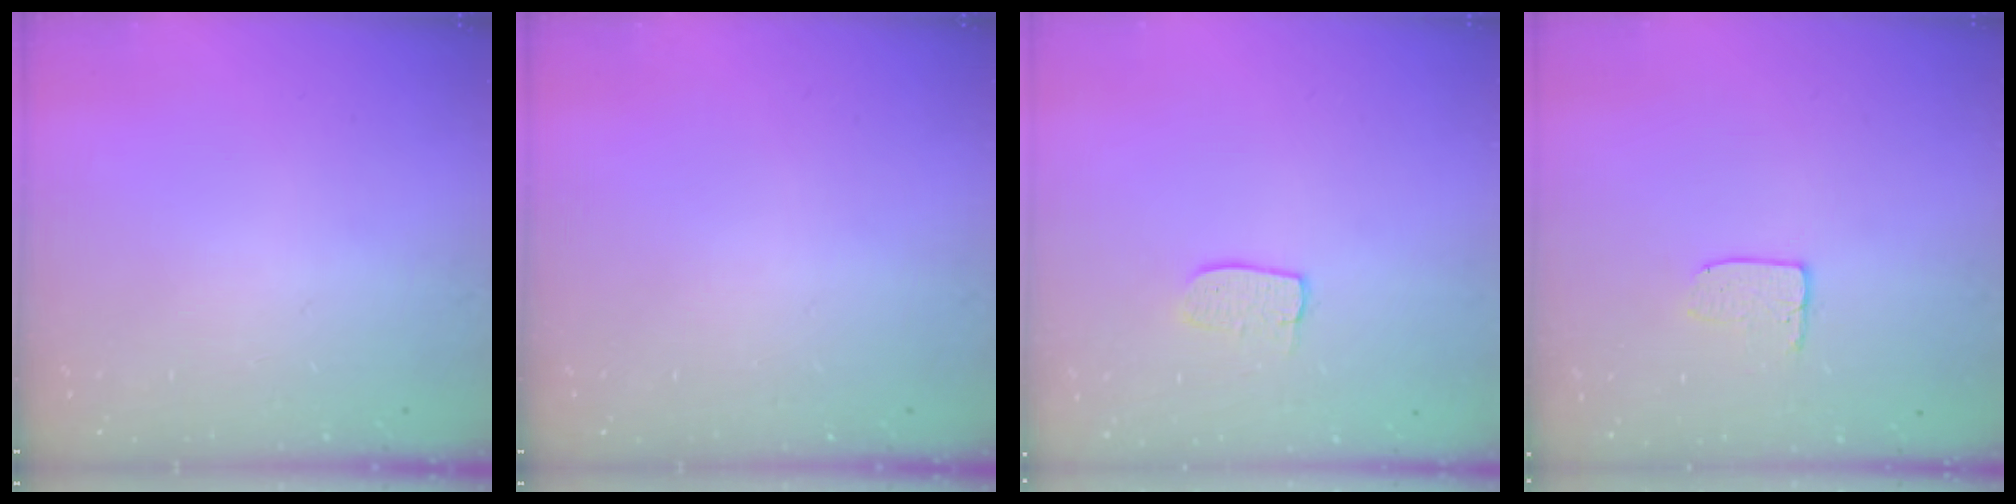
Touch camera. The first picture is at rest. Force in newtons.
{"total": 0.0}
{"total": 5.8, "press": 5.8, "slide": 0.4}
{"total": 5.8, "press": 5.8, "slide": 0.4}